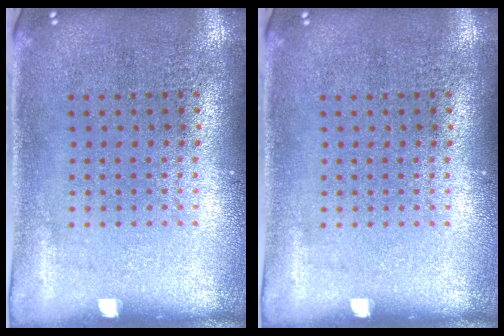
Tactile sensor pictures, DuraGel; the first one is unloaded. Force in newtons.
{"total": 0.0}